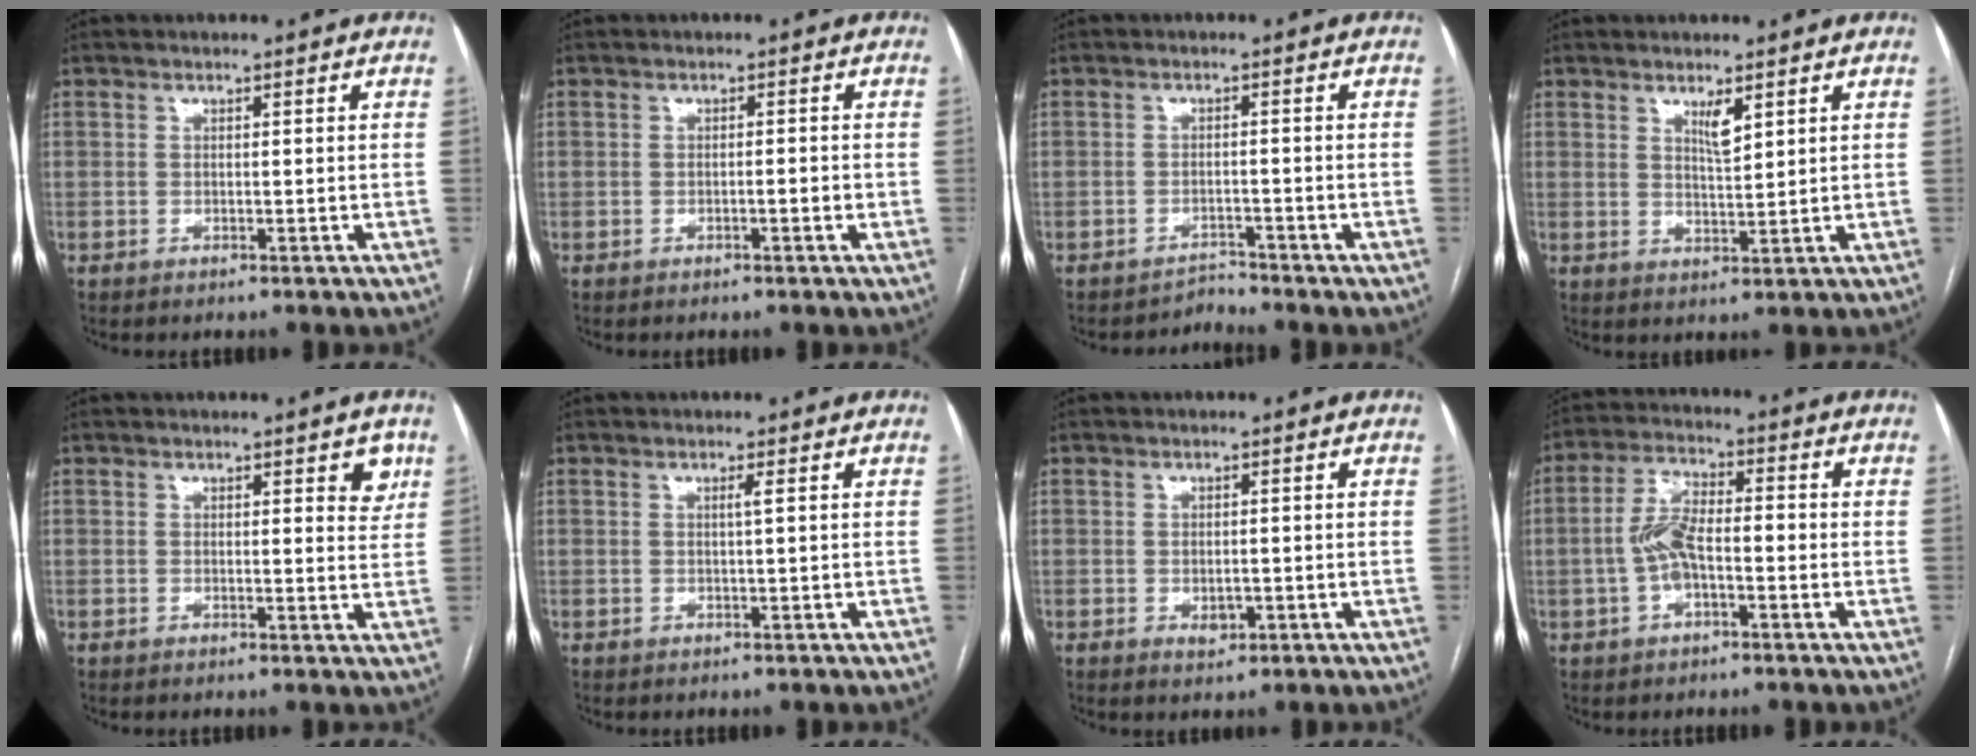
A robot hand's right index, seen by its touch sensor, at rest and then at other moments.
{"total": 1.1, "force": [-0.4, 0.2, 1.0], "torque": [-0.016, 0.002, -0.007]}
{"total": 2.1, "force": [-1.8, -0.1, -1.0], "torque": [0.021, -0.006, -0.026]}
{"total": 3.0, "force": [1.8, 0.5, 2.3], "torque": [-0.044, -0.006, 0.035]}
{"total": 3.3, "force": [1.7, 1.1, 2.6], "torque": [-0.023, -0.005, 0.016]}
{"total": 0.7, "force": [0.2, -0.3, 0.7], "torque": [-0.015, -0.002, 0.006]}
{"total": 2.0, "force": [-0.6, 1.3, 1.4], "torque": [-0.021, 0.000, -0.002]}
{"total": 6.9, "force": [-1.4, 2.9, 6.2], "torque": [-0.135, 0.021, -0.028]}